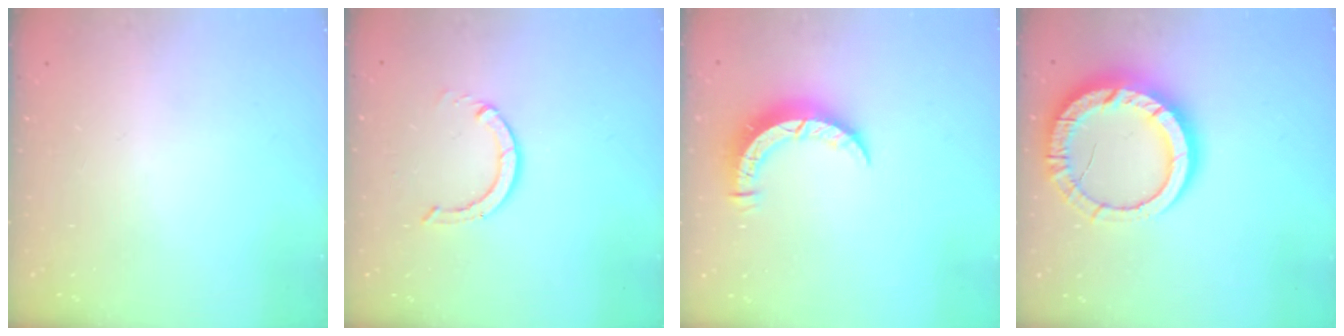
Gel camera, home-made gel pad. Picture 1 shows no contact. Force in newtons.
{"total": 3.7, "press": 3.7, "slide": 0.3}
{"total": 6.3, "press": 6.3, "slide": 0.6}
{"total": 16.6, "press": 16.6, "slide": 1.6}